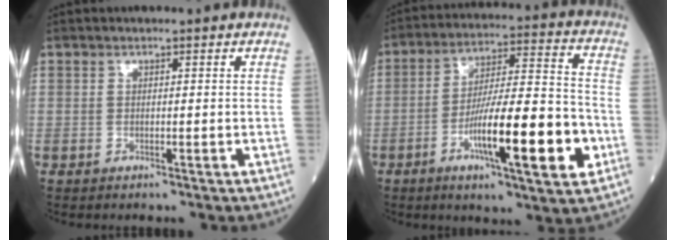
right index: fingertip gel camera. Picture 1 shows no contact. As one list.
[{"total": 16.7, "force": [-5.9, 1.9, 15.5], "torque": [-0.259, -0.004, -0.094]}]